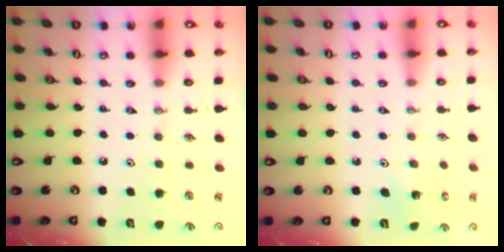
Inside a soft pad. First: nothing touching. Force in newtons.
{"total": 2.6, "press": 2.6, "slide": 0.2}